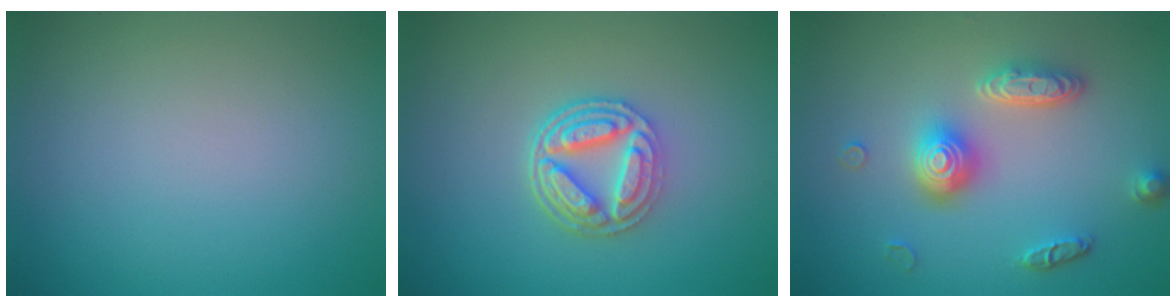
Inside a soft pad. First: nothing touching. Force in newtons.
{"total": 4.8, "press": 3.8, "slide": 3.0}
{"total": 4.1, "press": 3.4, "slide": 2.4}